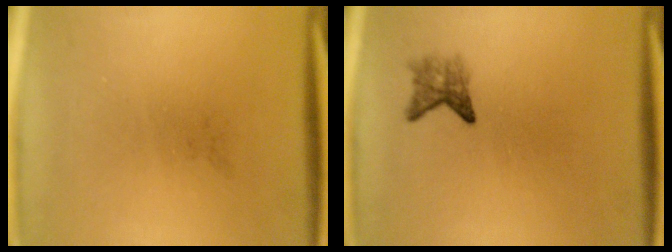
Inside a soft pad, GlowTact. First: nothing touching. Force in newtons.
{"total": 2.3}